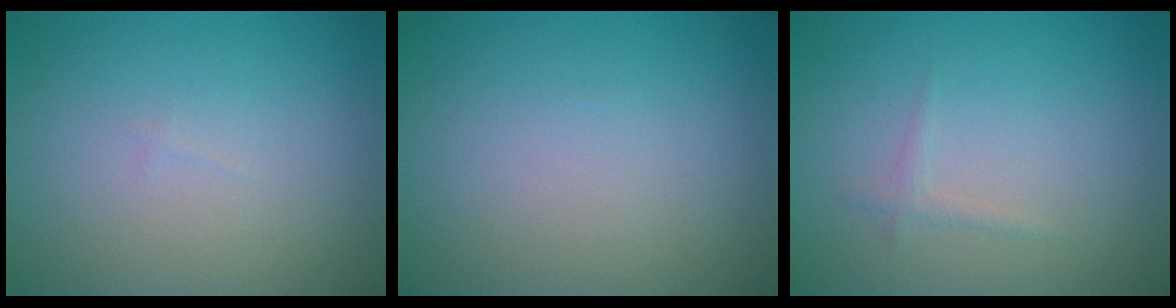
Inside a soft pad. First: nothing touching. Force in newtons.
{"total": 0.0}
{"total": 0.8, "press": 0.8, "slide": 0.0}